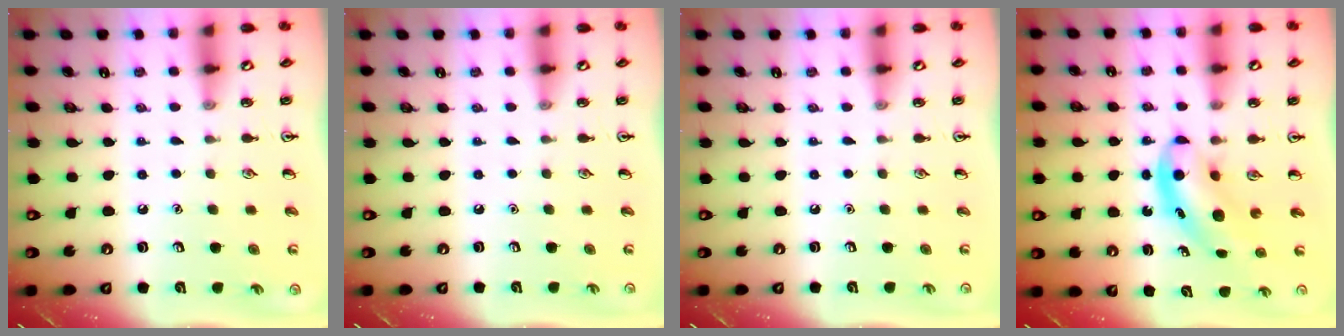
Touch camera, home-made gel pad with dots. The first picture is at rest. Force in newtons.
{"total": 0.0}
{"total": 0.0}
{"total": 5.9, "press": 5.9, "slide": 0.6}